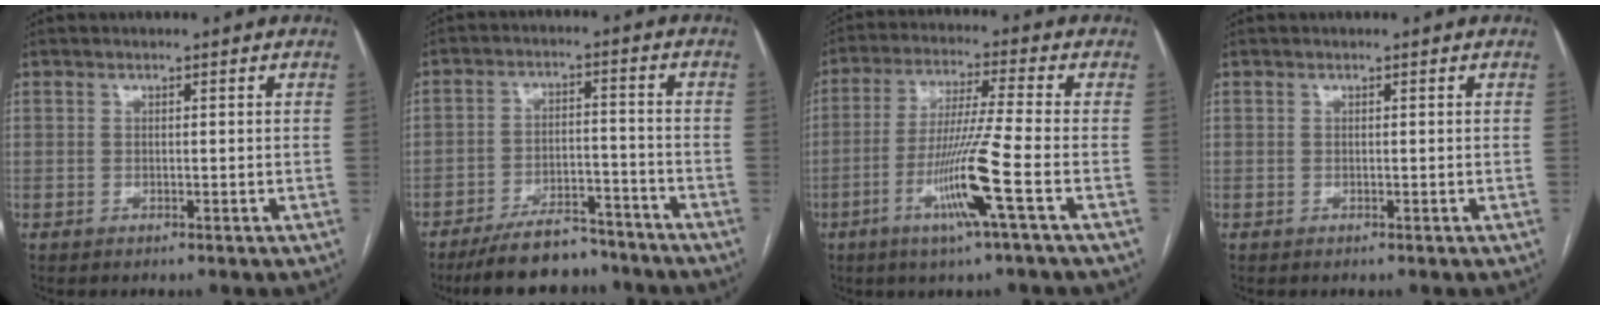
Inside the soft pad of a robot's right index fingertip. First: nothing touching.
{"total": 11.2, "force": [-9.7, 3.7, 4.0], "torque": [-0.059, 0.010, -0.155]}
{"total": 11.0, "force": [-4.1, -1.6, 10.0], "torque": [-0.200, -0.018, -0.083]}
{"total": 0.0}